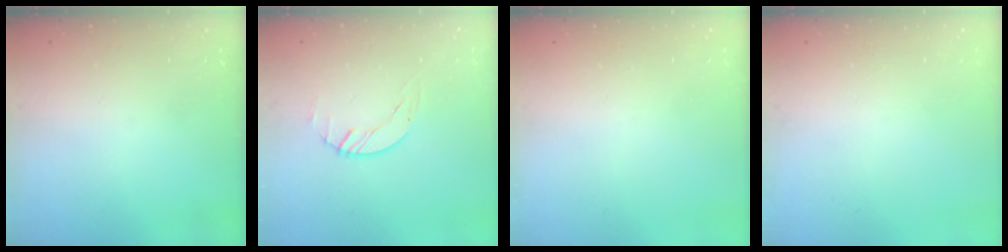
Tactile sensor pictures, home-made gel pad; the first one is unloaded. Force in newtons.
{"total": 1.7, "press": 1.7, "slide": 0.1}
{"total": 0.0}
{"total": 0.0}